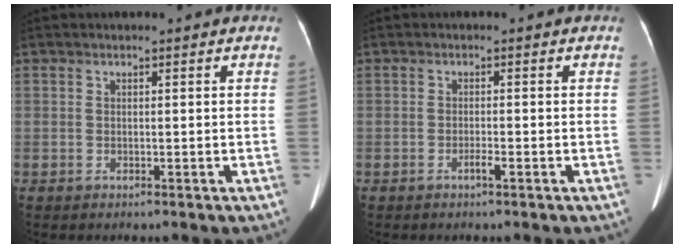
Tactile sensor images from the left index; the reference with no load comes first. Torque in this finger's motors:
{"motor_torque": [-0.02, -0.01, 0.00, 0.00]}